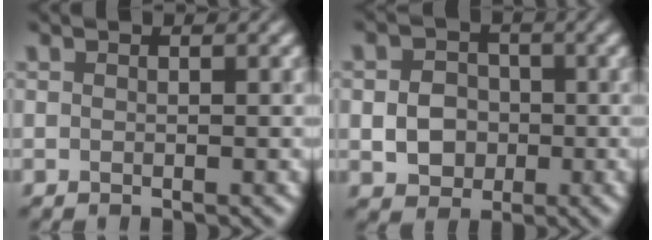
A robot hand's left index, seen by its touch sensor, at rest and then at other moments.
{"total": 3.7, "force": [-0.5, 3.1, 1.9], "torque": [-0.036, -0.001, -0.011]}